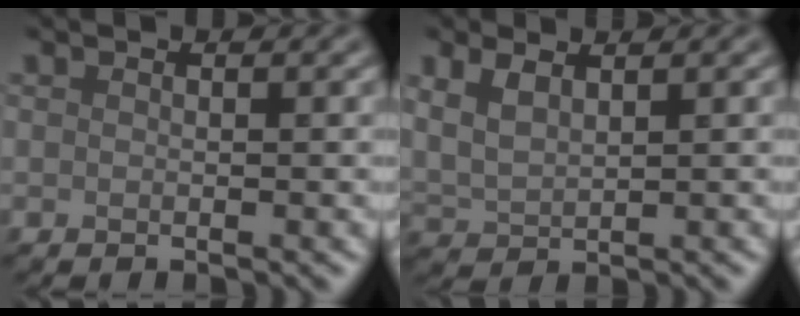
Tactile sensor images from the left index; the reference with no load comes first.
{"total": 2.5, "force": [1.4, 1.0, 1.7], "torque": [-0.043, 0.001, 0.032]}